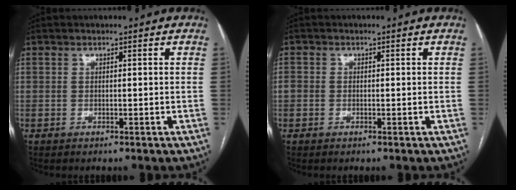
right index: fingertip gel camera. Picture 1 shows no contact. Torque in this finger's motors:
{"motor_torque": [0.24, 0.08, 0.05, 0.01]}